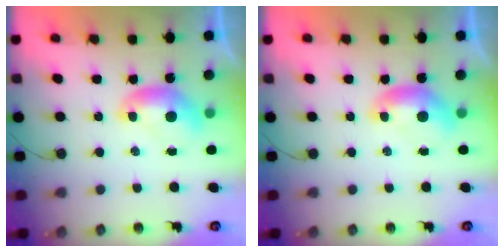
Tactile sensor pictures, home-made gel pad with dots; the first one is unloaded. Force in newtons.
{"total": 0.0}